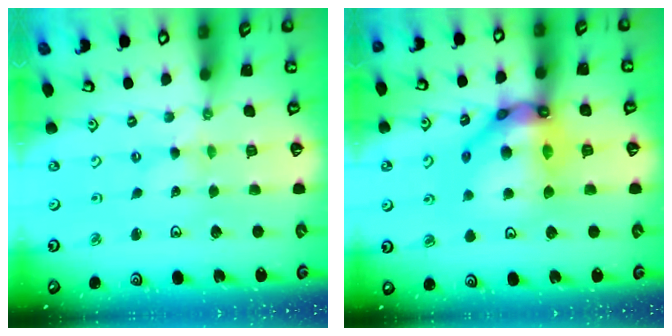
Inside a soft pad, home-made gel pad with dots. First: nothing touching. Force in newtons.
{"total": 17.7, "press": 17.5, "slide": 2.2}